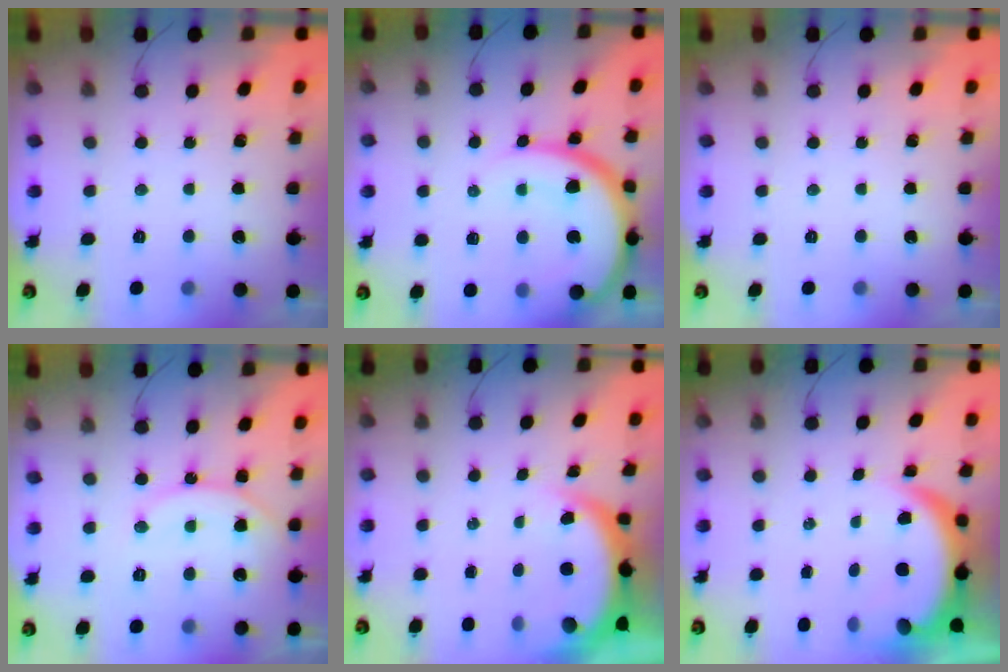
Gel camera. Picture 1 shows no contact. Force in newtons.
{"total": 15.6, "press": 15.5, "slide": 1.5}
{"total": 0.0}
{"total": 12.7, "press": 12.6, "slide": 1.5}
{"total": 5.2, "press": 5.1, "slide": 0.9}
{"total": 6.4, "press": 6.4, "slide": 0.8}